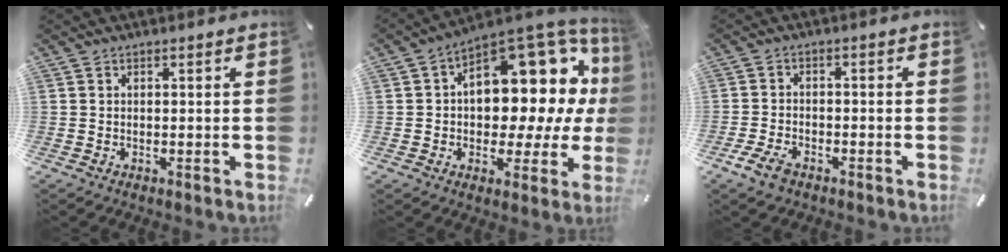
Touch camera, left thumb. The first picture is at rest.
{"total": 15.9, "force": [6.5, 9.9, 10.6], "torque": [-0.121, -0.081, 0.106]}
{"total": 4.9, "force": [-3.1, 2.7, 2.7], "torque": [-0.066, 0.012, -0.061]}